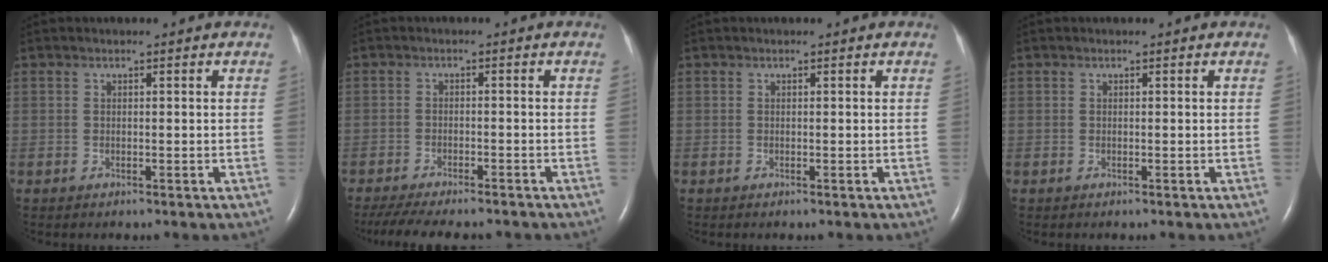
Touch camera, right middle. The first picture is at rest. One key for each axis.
{"total": 12.9, "fx": -11.2, "fy": 2.8, "fz": 5.9, "tx": -0.110, "ty": -0.017, "tz": -0.156}
{"total": 0.0}
{"total": 0.0}